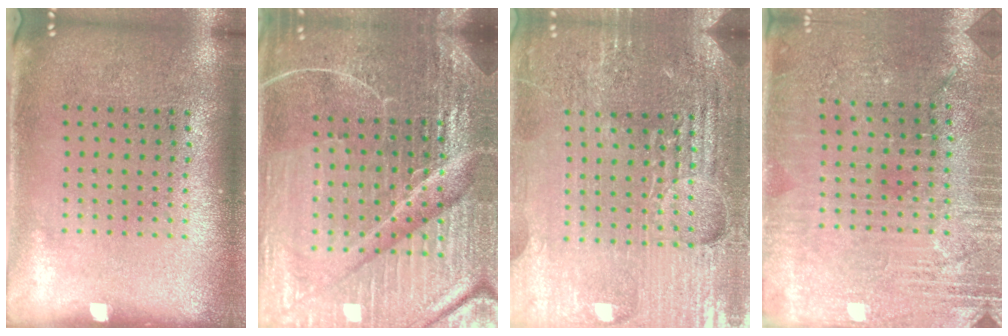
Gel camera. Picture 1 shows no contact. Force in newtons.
{"total": 6.8, "press": 6.0, "slide": 3.2}
{"total": 5.1, "press": 4.8, "slide": 1.9}
{"total": 2.8, "press": 2.8, "slide": 0.5}